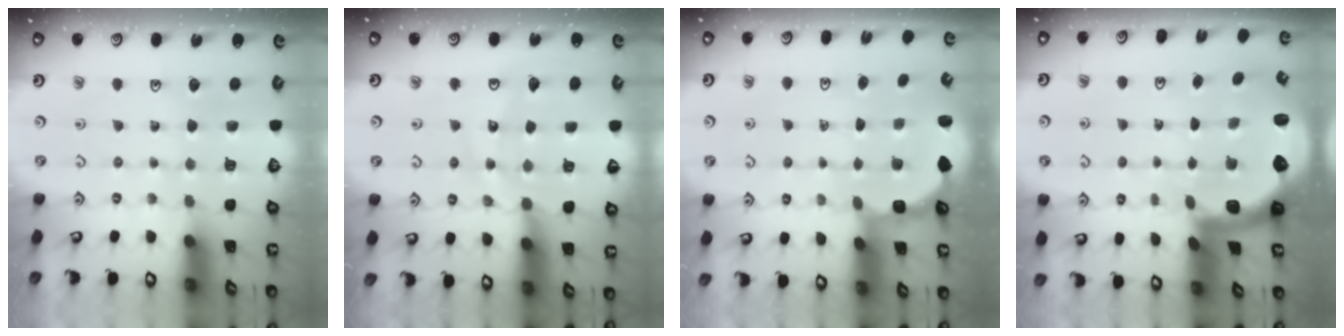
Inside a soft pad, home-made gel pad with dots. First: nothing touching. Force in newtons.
{"total": 12.0, "press": 11.9, "slide": 1.5}
{"total": 3.0, "press": 2.3, "slide": 1.8}
{"total": 2.9, "press": 2.6, "slide": 1.4}